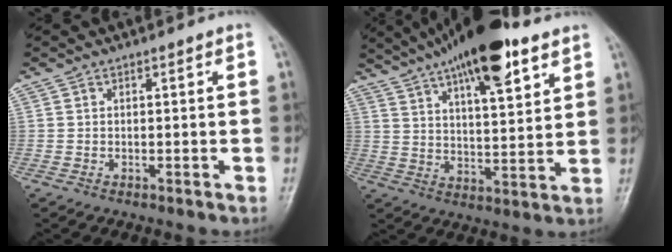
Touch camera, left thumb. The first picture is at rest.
{"total": 19.6, "force": [12.0, 6.2, 14.1], "torque": [-0.213, -0.032, 0.195]}